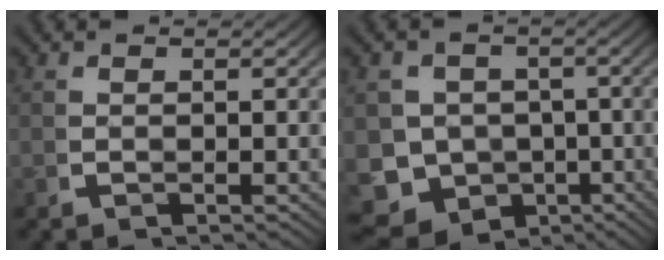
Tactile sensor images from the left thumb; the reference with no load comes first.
{"total": 13.6, "force": [-5.7, 11.5, 4.6], "torque": [-0.110, -0.078, -0.078]}